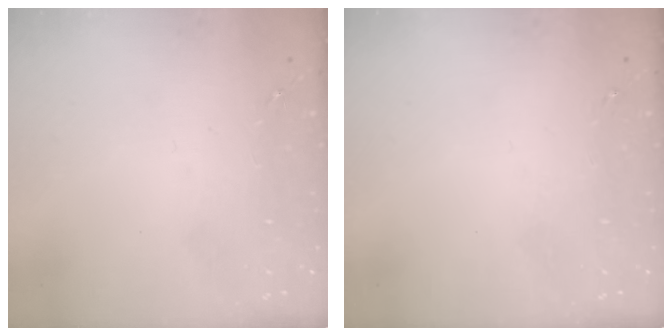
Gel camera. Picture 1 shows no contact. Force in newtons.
{"total": 0.0}